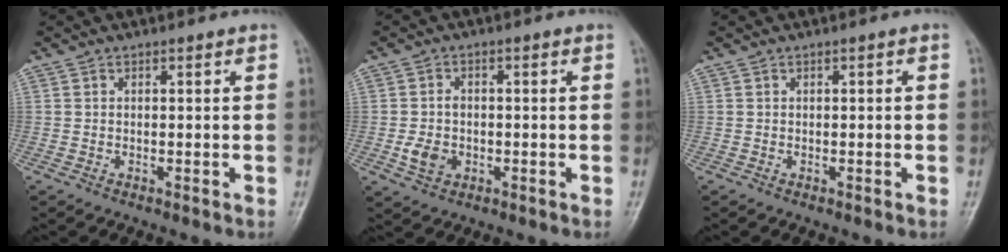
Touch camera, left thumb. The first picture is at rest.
{"total": 4.7, "force": [-1.1, 3.7, 2.7], "torque": [-0.042, 0.005, -0.019]}
{"total": 0.0}